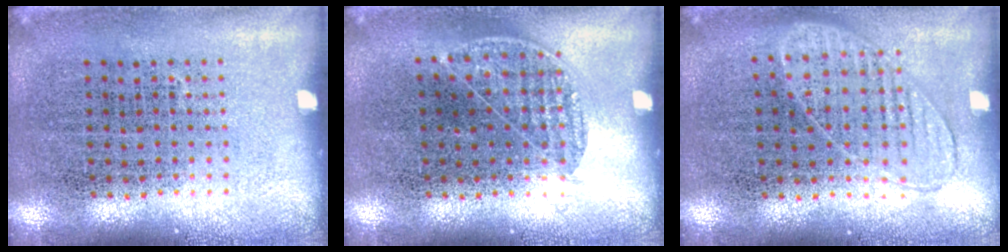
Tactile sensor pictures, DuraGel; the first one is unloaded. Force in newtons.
{"total": 0.8, "press": 0.7, "slide": 0.5}
{"total": 0.9, "press": 0.9, "slide": 0.4}